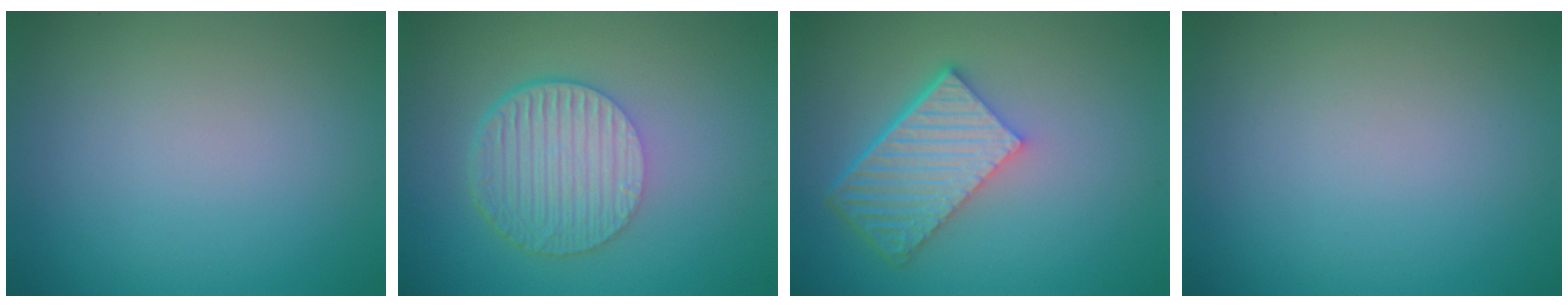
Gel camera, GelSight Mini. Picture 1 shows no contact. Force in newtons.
{"total": 6.0, "press": 4.1, "slide": 4.4}
{"total": 6.7, "press": 4.8, "slide": 4.6}
{"total": 0.0}